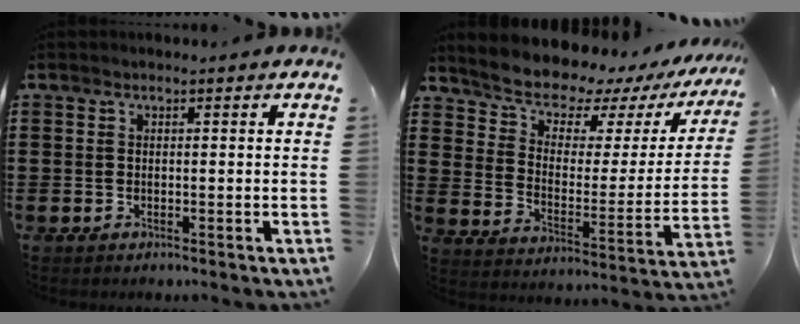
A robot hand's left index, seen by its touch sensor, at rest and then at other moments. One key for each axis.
{"total": 7.3, "fx": 6.9, "fy": 2.0, "fz": 1.3, "tx": -0.052, "ty": -0.060, "tz": 0.116}